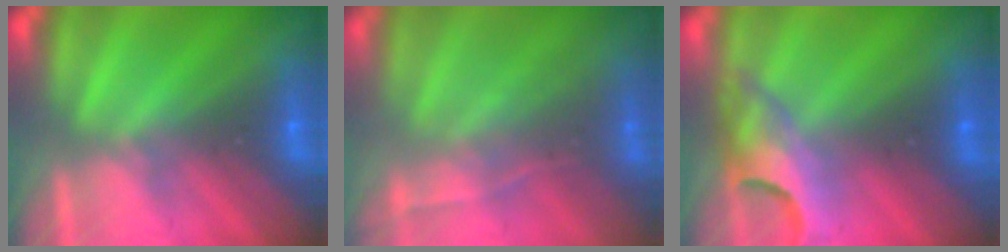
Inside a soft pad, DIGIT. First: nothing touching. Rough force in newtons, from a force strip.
{"total": 1.9}
{"total": 4.6}